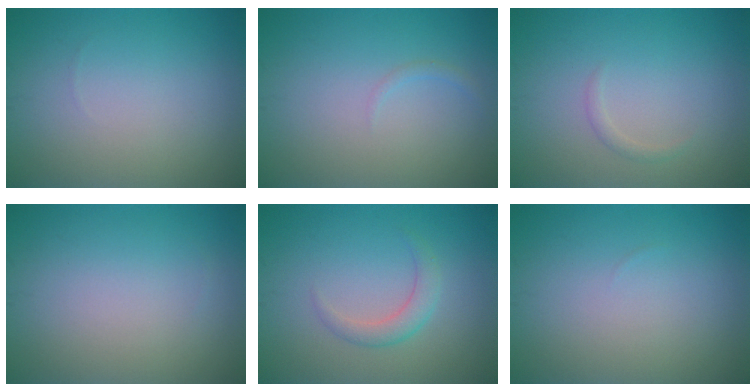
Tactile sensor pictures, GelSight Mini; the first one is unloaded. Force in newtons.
{"total": 0.6, "press": 0.6, "slide": 0.1}
{"total": 0.8, "press": 0.8, "slide": 0.0}
{"total": 0.0}
{"total": 2.0, "press": 2.0, "slide": 0.2}
{"total": 0.0}